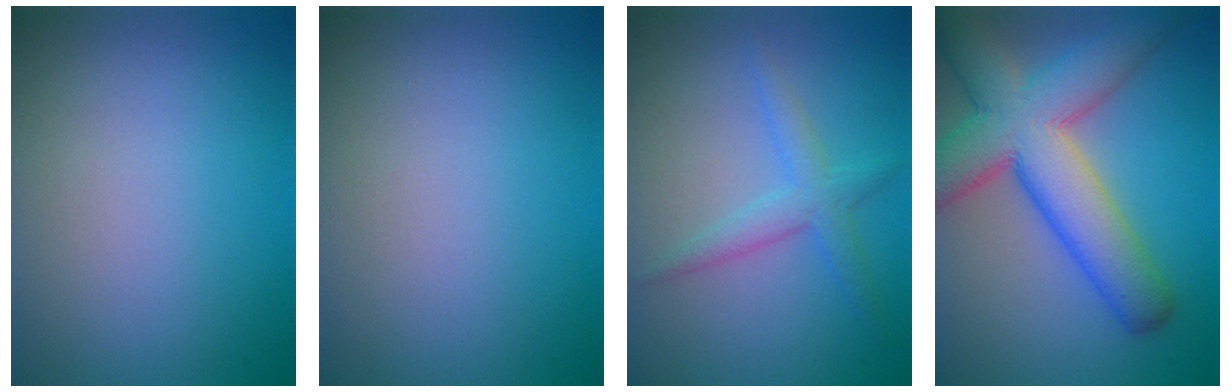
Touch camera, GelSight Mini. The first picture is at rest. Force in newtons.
{"total": 0.0}
{"total": 2.4, "press": 2.4, "slide": 0.1}
{"total": 9.9, "press": 9.9, "slide": 0.4}